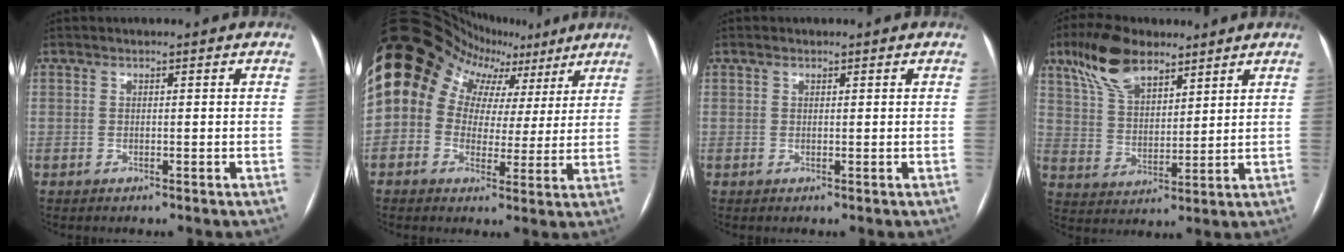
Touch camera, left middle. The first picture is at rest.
{"total": 17.4, "force": [7.0, 13.0, 9.2], "torque": [-0.184, 0.089, 0.117]}
{"total": 0.7, "force": [0.5, 0.4, 0.4], "torque": [-0.009, 0.008, 0.009]}
{"total": 11.1, "force": [7.7, 4.6, 6.6], "torque": [-0.132, 0.022, 0.147]}